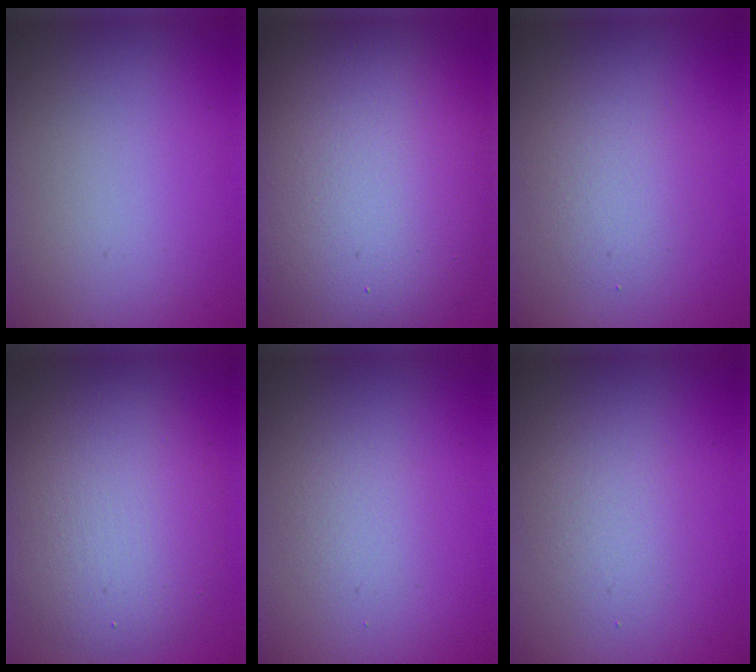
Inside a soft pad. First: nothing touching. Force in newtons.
{"total": 14.7, "press": 14.6, "slide": 0.9}
{"total": 2.4, "press": 2.4, "slide": 0.3}
{"total": 7.1, "press": 7.1, "slide": 0.1}
{"total": 1.5, "press": 1.5, "slide": 0.0}
{"total": 2.2, "press": 2.2, "slide": 0.1}